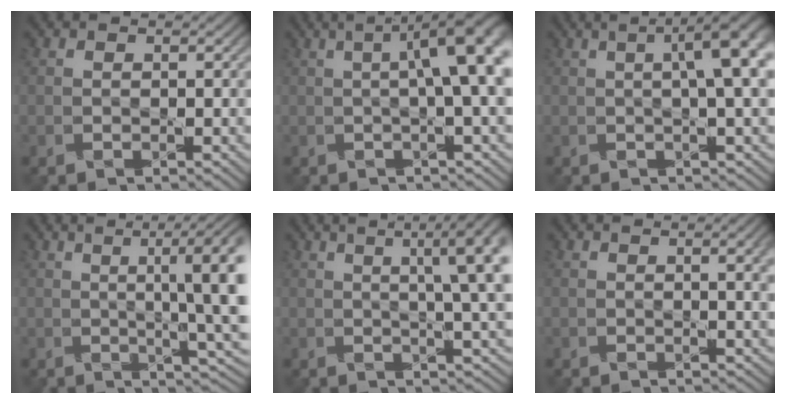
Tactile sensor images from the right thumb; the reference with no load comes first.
{"total": 7.7, "force": [1.3, 1.5, 7.4], "torque": [-0.090, 0.026, 0.016]}
{"total": 5.7, "force": [1.3, 1.1, 5.5], "torque": [-0.065, 0.020, 0.019]}
{"total": 10.2, "force": [1.3, 1.9, 9.9], "torque": [-0.119, 0.016, 0.020]}
{"total": 9.0, "force": [2.5, 2.3, 8.3], "torque": [-0.079, 0.034, 0.024]}
{"total": 2.3, "force": [0.8, 0.1, 2.2], "torque": [-0.034, 0.004, 0.014]}